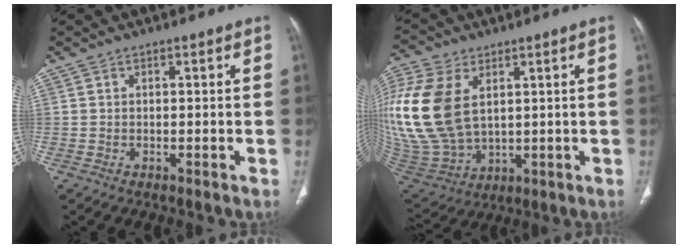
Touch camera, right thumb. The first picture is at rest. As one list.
[{"total": 23.4, "force": [5.1, 15.1, 17.1], "torque": [-0.404, -0.016, 0.115]}]